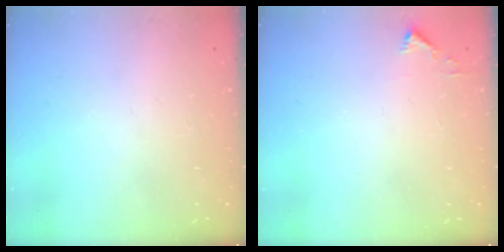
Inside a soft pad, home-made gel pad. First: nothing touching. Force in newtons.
{"total": 2.3, "press": 2.3, "slide": 0.2}